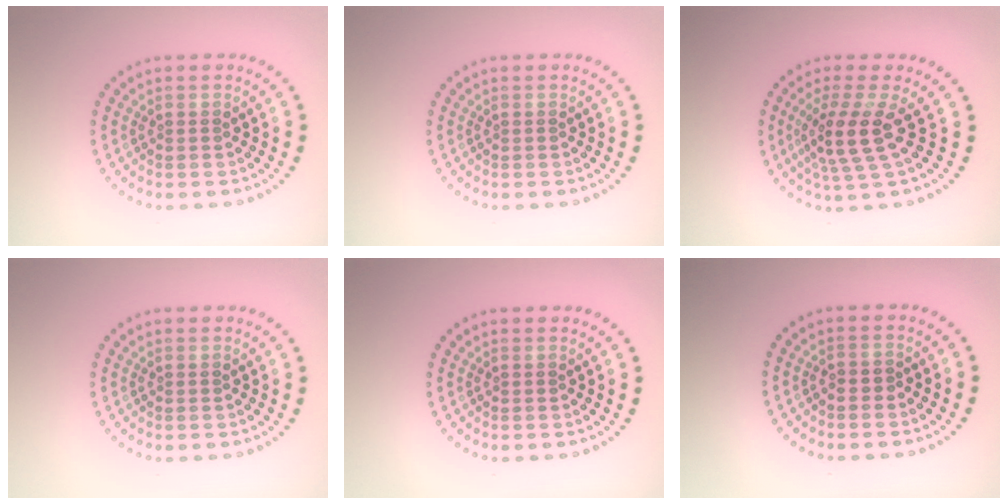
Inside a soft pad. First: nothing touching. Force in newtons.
{"total": 0.0}
{"total": 3.9, "press": 2.9, "slide": 2.6}
{"total": 0.0}
{"total": 0.0}
{"total": 0.6, "press": 0.4, "slide": 0.4}